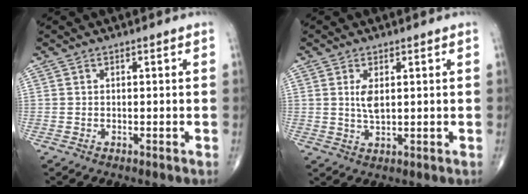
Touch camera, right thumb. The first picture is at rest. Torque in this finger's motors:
{"motor_torque": [0.89, 0.71, 0.60, 0.18, 0.03]}